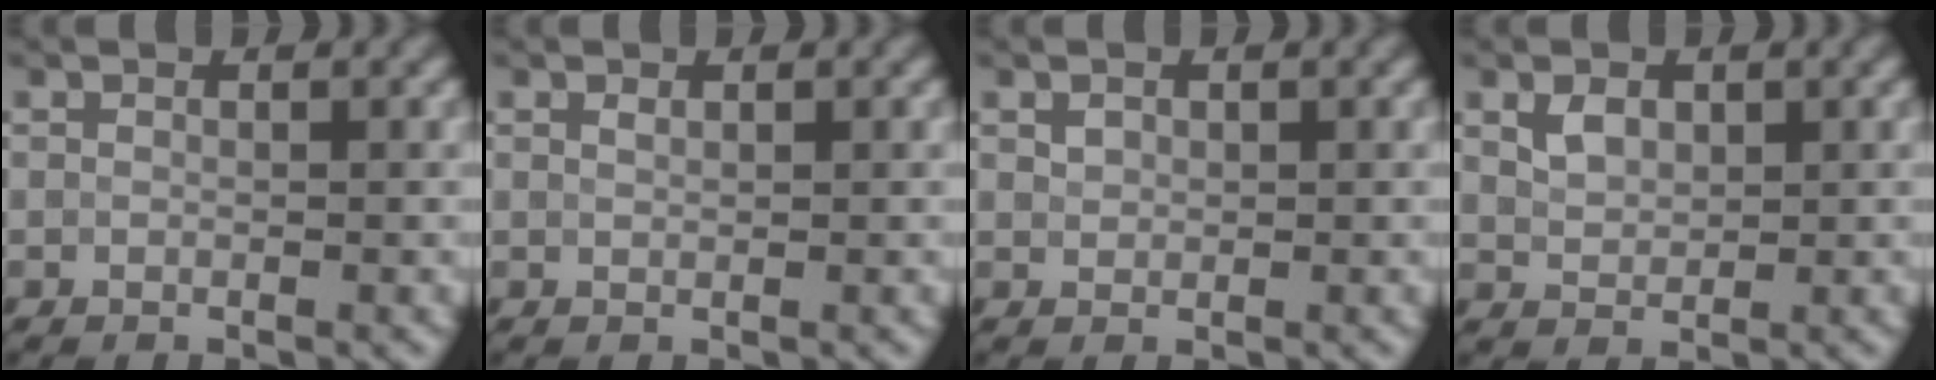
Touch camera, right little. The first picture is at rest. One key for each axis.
{"total": 0.5, "fx": 0.4, "fy": 0.2, "fz": 0.3, "tx": -0.007, "ty": 0.000, "tz": 0.009}
{"total": 0.8, "fx": 0.4, "fy": 0.6, "fz": 0.3, "tx": -0.007, "ty": -0.002, "tz": 0.010}
{"total": 1.9, "fx": 0.9, "fy": 1.3, "fz": 1.1, "tx": -0.022, "ty": 0.000, "tz": 0.020}